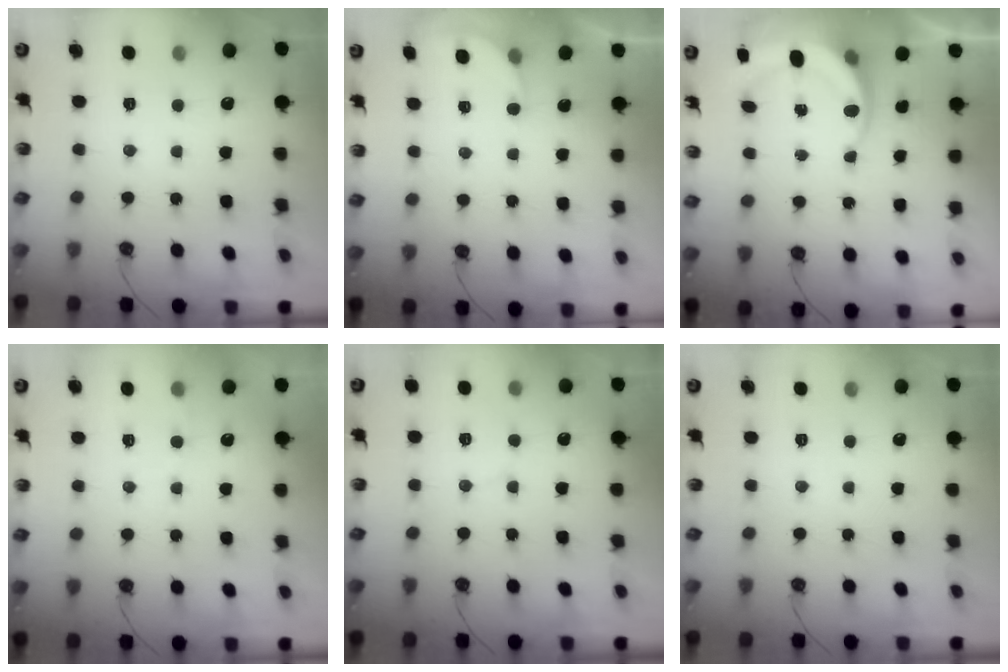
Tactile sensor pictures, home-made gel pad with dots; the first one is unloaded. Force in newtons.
{"total": 2.5, "press": 2.5, "slide": 0.2}
{"total": 7.2, "press": 7.0, "slide": 1.8}
{"total": 2.8, "press": 2.8, "slide": 0.2}
{"total": 3.0, "press": 3.0, "slide": 0.3}
{"total": 0.0}